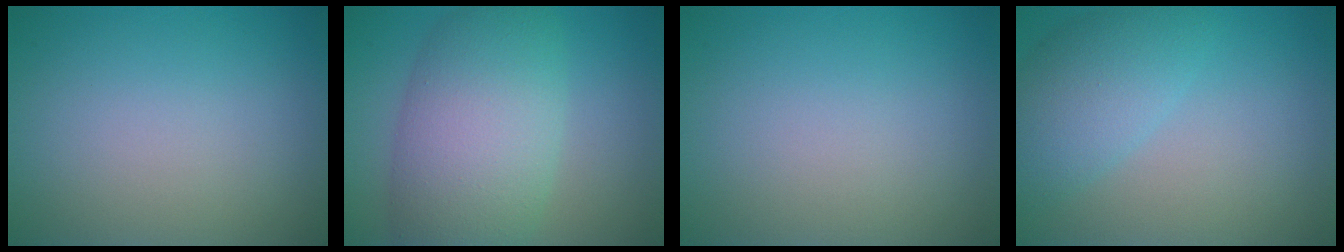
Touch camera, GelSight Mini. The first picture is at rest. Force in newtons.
{"total": 9.0, "press": 9.0, "slide": 0.3}
{"total": 0.0}
{"total": 4.4, "press": 4.4, "slide": 0.3}